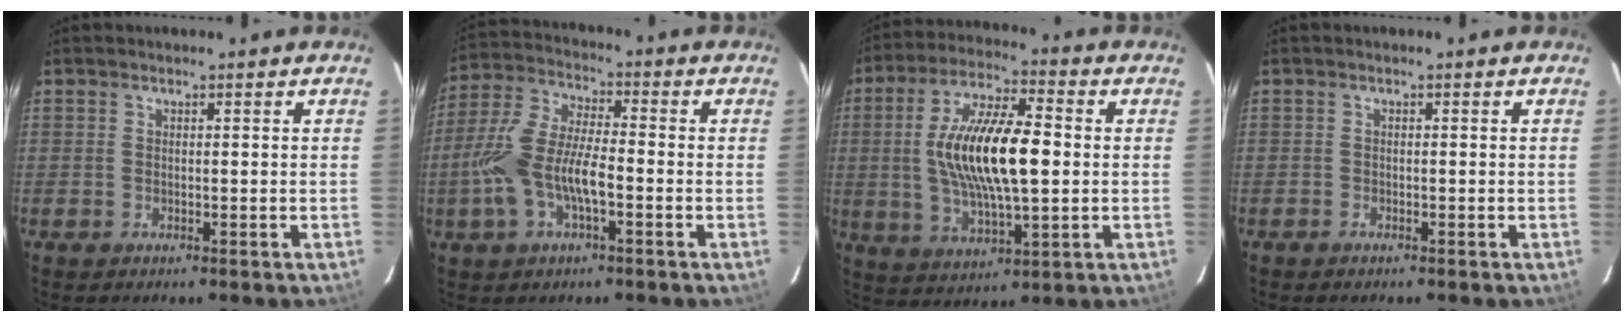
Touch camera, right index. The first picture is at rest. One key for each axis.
{"total": 12.0, "fx": -3.5, "fy": 4.6, "fz": 10.5, "tx": -0.227, "ty": 0.005, "tz": -0.067}
{"total": 16.9, "fx": 0.6, "fy": 5.6, "fz": 15.9, "tx": -0.300, "ty": 0.007, "tz": 0.012}
{"total": 0.7, "fx": -0.6, "fy": 0.2, "fz": 0.0, "tx": -0.003, "ty": 0.002, "tz": -0.011}